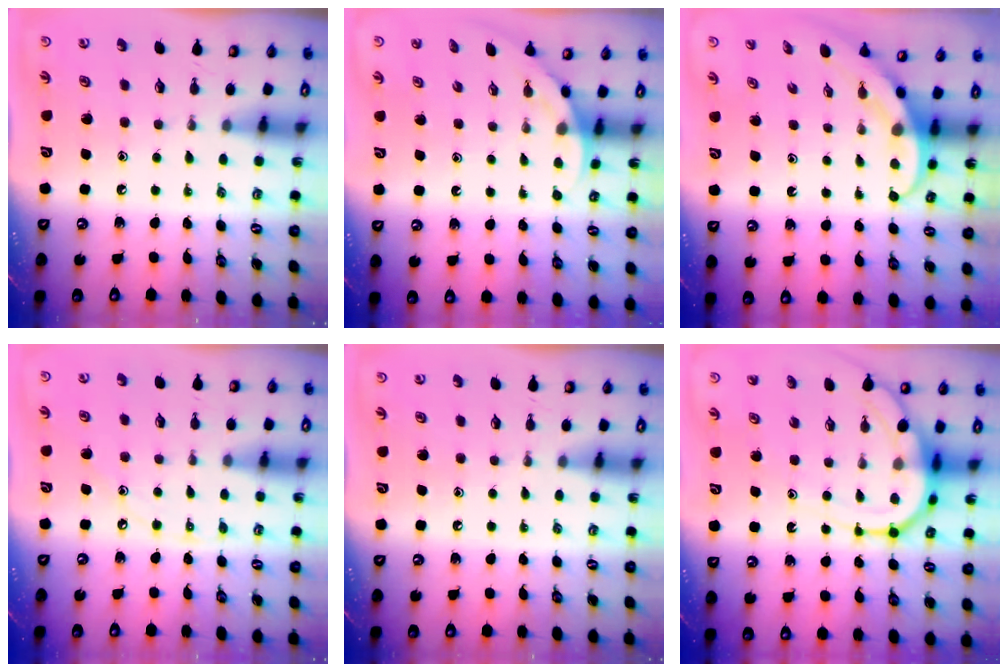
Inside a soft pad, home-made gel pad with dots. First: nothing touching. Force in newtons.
{"total": 2.6, "press": 2.6, "slide": 0.1}
{"total": 3.9, "press": 3.9, "slide": 0.3}
{"total": 4.9, "press": 4.9, "slide": 0.2}
{"total": 0.0}
{"total": 10.4, "press": 10.3, "slide": 1.0}